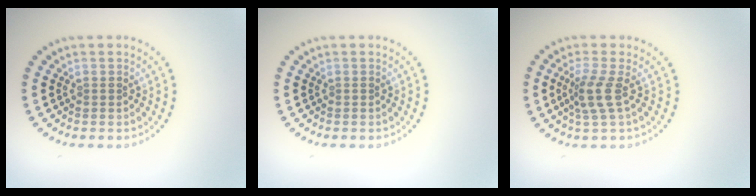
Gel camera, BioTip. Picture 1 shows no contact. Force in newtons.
{"total": 0.0}
{"total": 2.5, "press": 1.9, "slide": 1.7}